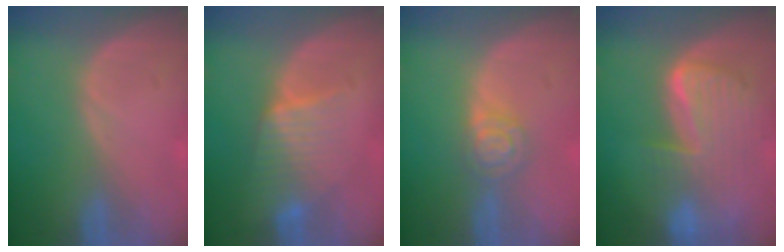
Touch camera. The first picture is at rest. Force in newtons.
{"total": 6.4, "press": 6.1, "slide": 2.1}
{"total": 4.9, "press": 4.2, "slide": 2.5}
{"total": 9.9, "press": 8.6, "slide": 4.9}